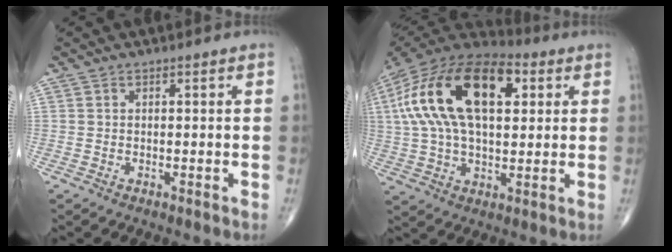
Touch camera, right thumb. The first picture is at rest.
{"total": 25.9, "force": [6.8, 13.3, 21.1], "torque": [-0.409, 0.023, 0.112]}